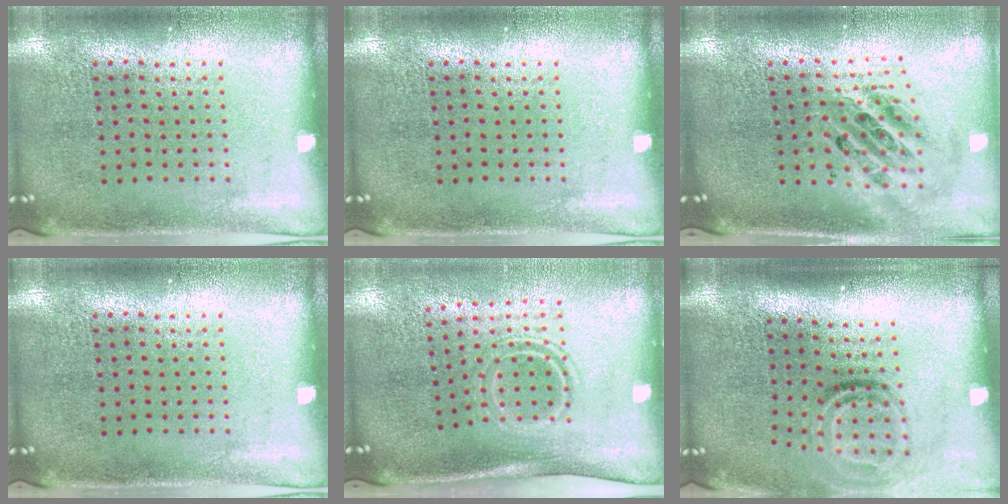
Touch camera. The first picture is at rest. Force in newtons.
{"total": 0.0}
{"total": 2.2, "press": 1.7, "slide": 1.4}
{"total": 0.0}
{"total": 1.7, "press": 1.1, "slide": 1.4}
{"total": 1.9, "press": 1.1, "slide": 1.5}